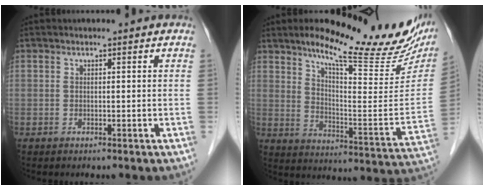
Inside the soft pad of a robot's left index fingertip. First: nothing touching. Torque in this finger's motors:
{"motor_torque": [1.09, -1.05, 0.15, 0.03]}